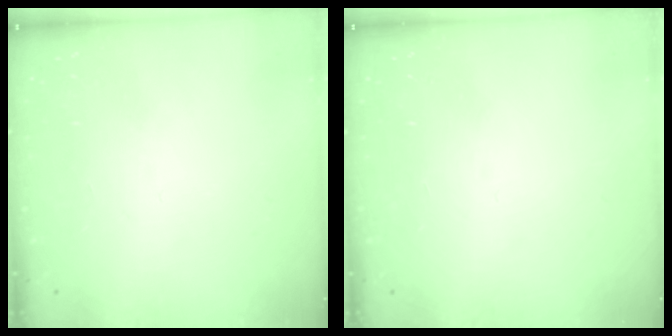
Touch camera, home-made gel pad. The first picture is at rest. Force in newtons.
{"total": 0.0}